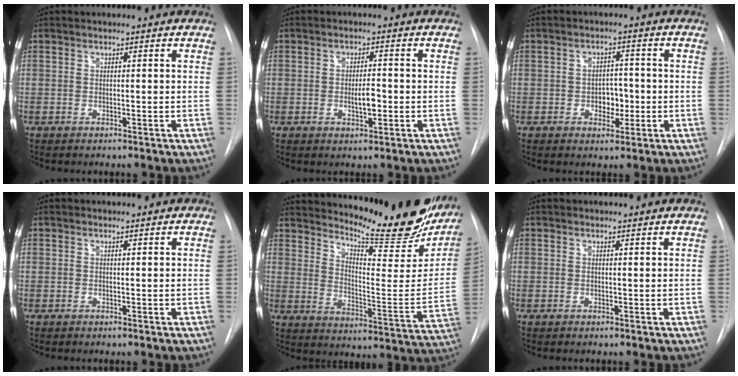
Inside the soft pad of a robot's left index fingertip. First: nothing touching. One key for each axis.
{"total": 3.1, "fx": -0.9, "fy": 1.0, "fz": 2.8, "tx": -0.048, "ty": -0.004, "tz": -0.013}
{"total": 3.8, "fx": -1.1, "fy": 2.5, "fz": 2.6, "tx": -0.029, "ty": 0.001, "tz": -0.014}
{"total": 0.0}
{"total": 25.1, "fx": 21.4, "fy": 5.4, "fz": 12.0, "tx": -0.176, "ty": -0.083, "tz": 0.272}
{"total": 0.6, "fx": 0.6, "fy": 0.1, "fz": -0.1, "tx": -0.008, "ty": -0.002, "tz": 0.005}